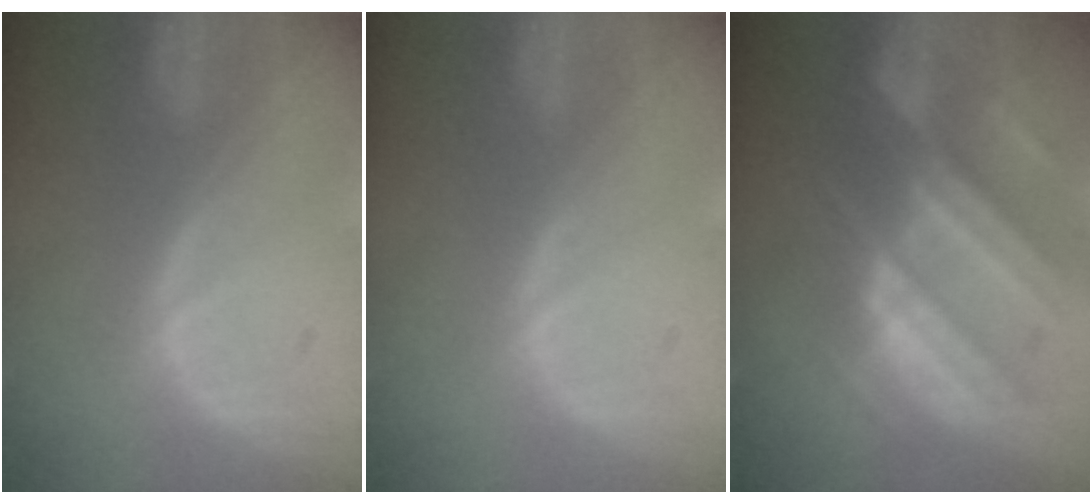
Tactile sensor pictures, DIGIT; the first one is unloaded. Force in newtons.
{"total": 0.0}
{"total": 10.2, "press": 9.0, "slide": 4.7}